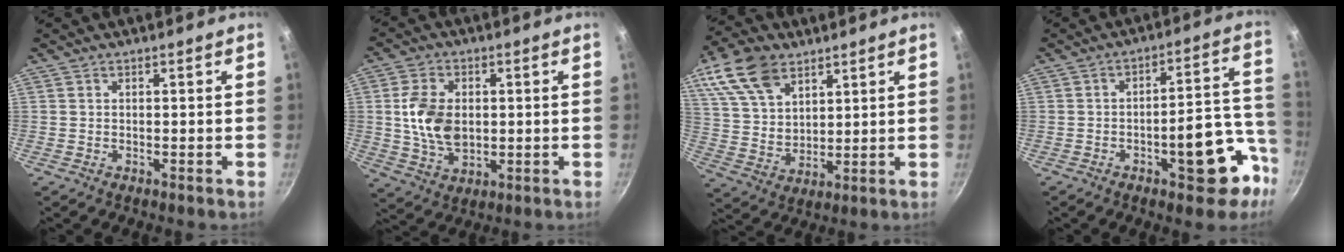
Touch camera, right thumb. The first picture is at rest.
{"total": 10.2, "force": [0.7, 6.9, 7.6], "torque": [-0.131, -0.005, 0.016]}
{"total": 14.8, "force": [8.1, 9.1, 8.3], "torque": [-0.148, -0.021, 0.162]}
{"total": 14.2, "force": [-6.1, 6.0, 11.3], "torque": [-0.097, 0.062, -0.076]}